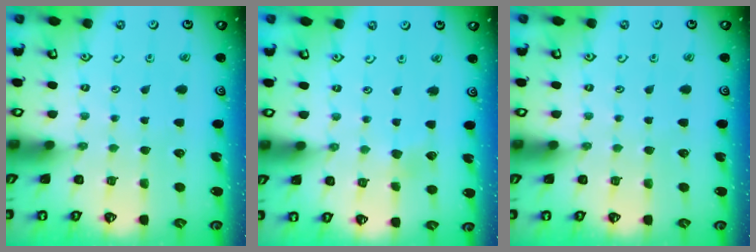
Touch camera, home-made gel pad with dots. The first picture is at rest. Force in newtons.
{"total": 3.8, "press": 3.8, "slide": 0.4}
{"total": 0.0}